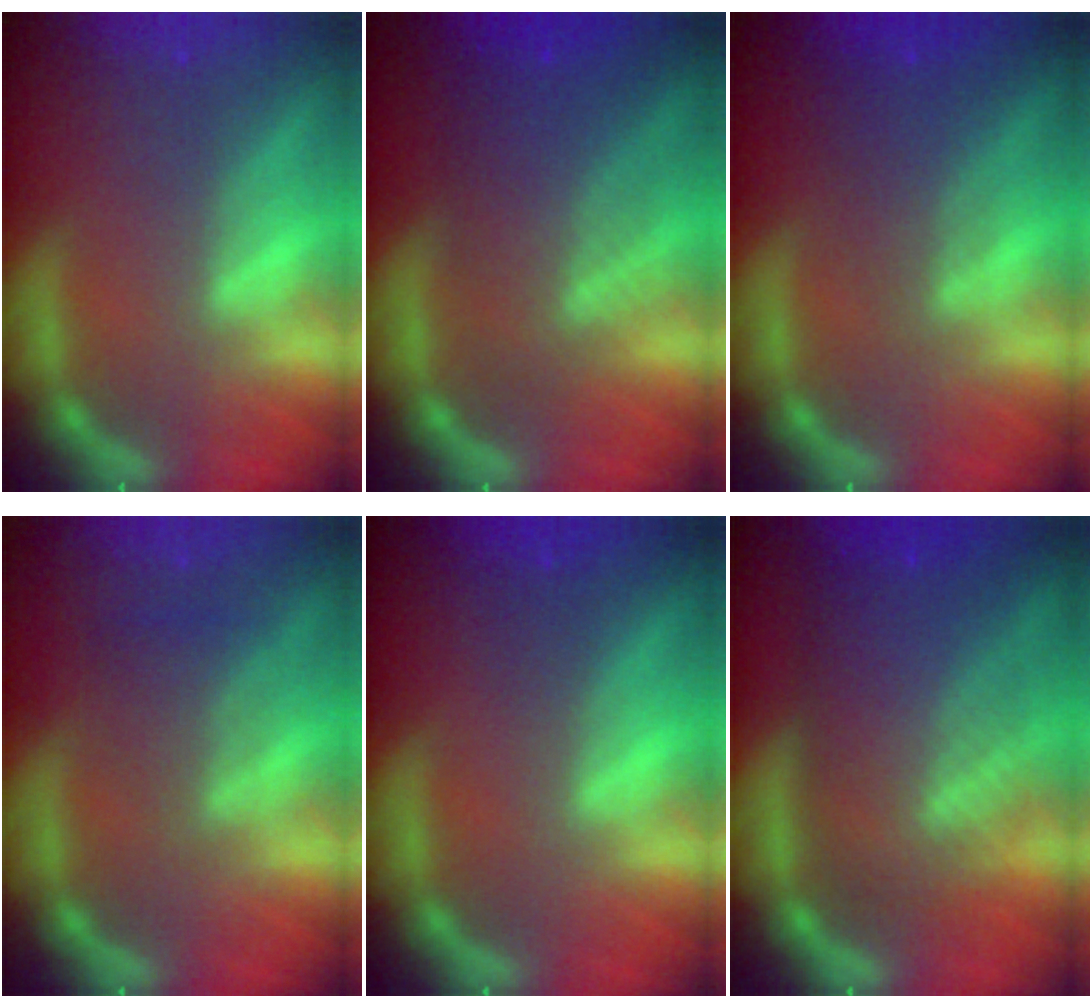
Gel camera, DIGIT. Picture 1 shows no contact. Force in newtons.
{"total": 7.0}
{"total": 3.6}
{"total": 3.0}
{"total": 1.0}
{"total": 9.6}